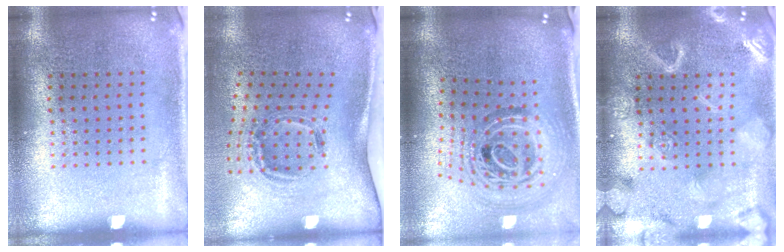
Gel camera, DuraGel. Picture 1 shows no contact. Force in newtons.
{"total": 1.6, "press": 1.1, "slide": 1.1}
{"total": 2.1, "press": 1.7, "slide": 1.3}
{"total": 4.5, "press": 4.4, "slide": 0.6}